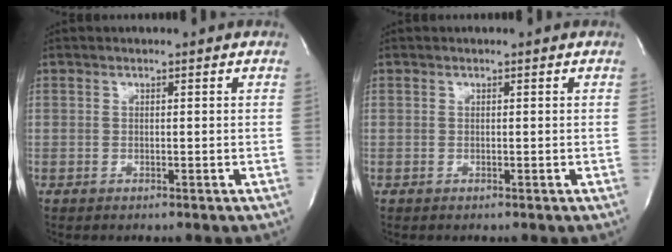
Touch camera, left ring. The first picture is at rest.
{"total": 0.0}